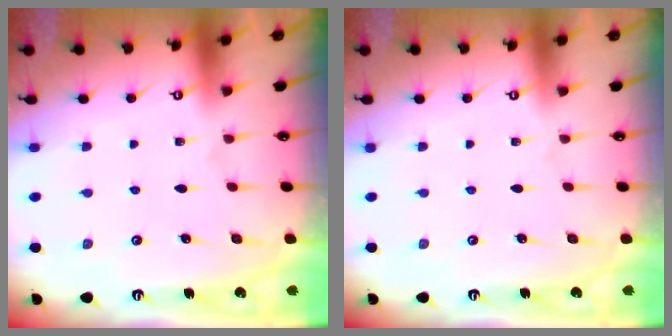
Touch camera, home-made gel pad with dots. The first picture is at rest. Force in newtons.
{"total": 0.0}